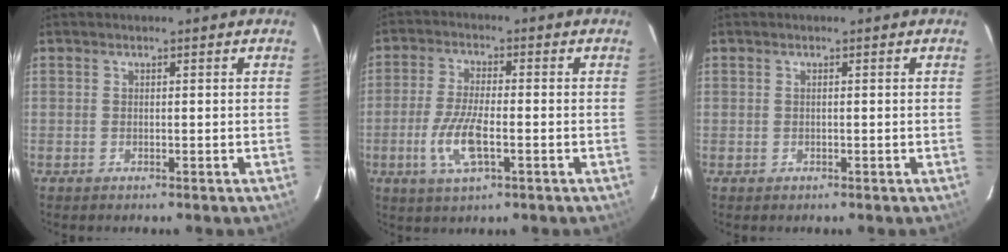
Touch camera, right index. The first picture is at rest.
{"total": 8.2, "force": [-2.6, 2.4, 7.4], "torque": [-0.158, -0.008, -0.051]}
{"total": 0.6, "force": [-0.2, 0.6, -0.1], "torque": [0.001, 0.001, 0.000]}